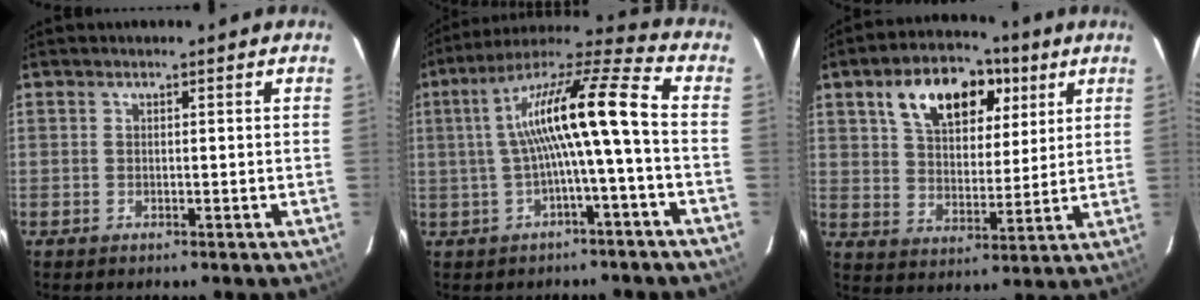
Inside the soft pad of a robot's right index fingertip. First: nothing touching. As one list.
[{"total": 14.4, "force": [-1.0, 0.1, 14.4], "torque": [-0.260, 0.021, -0.018]}, {"total": 15.5, "force": [7.7, 8.9, 10.0], "torque": [-0.178, 0.035, 0.130]}]